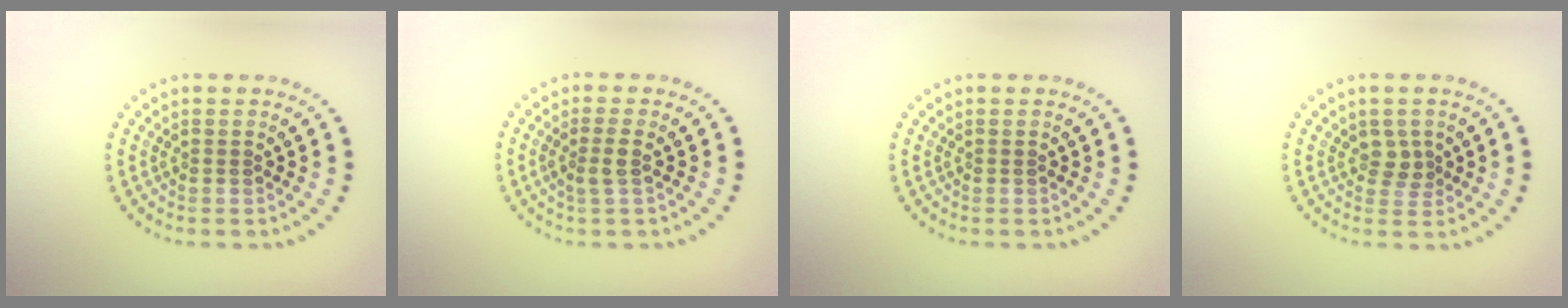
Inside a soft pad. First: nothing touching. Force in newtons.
{"total": 1.6, "press": 1.4, "slide": 0.8}
{"total": 0.0}
{"total": 1.8, "press": 1.5, "slide": 1.1}